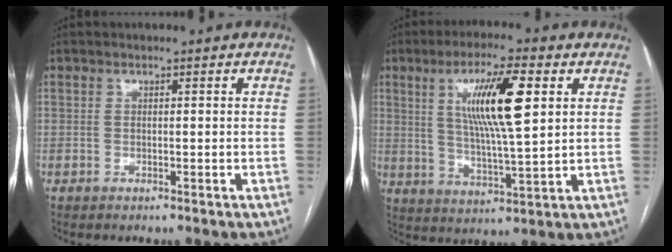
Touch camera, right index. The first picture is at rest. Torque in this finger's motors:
{"motor_torque": [1.34, 0.80, 0.51, 0.21]}